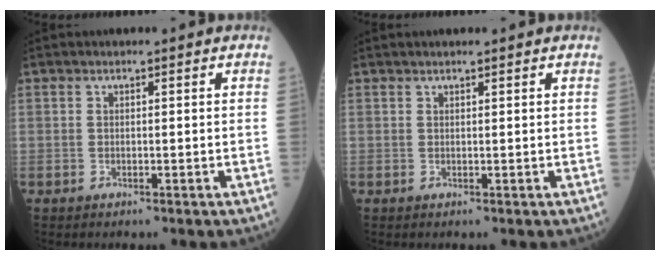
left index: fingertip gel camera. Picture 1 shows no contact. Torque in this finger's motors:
{"motor_torque": [0.00, 0.18, -0.01, -0.01]}